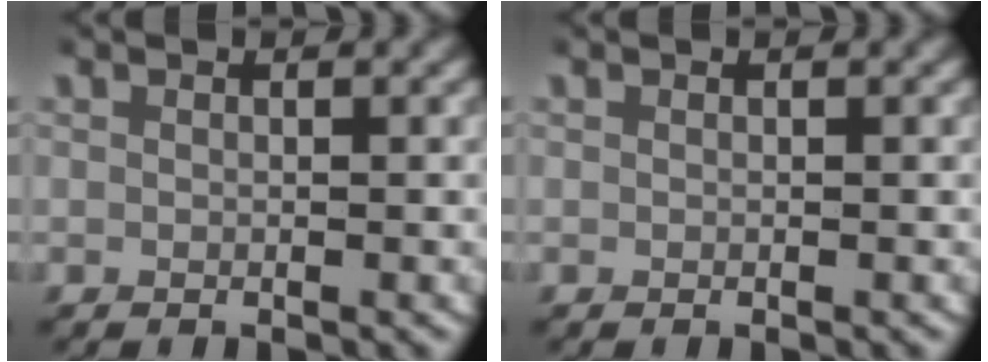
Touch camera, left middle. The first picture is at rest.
{"total": 0.0}